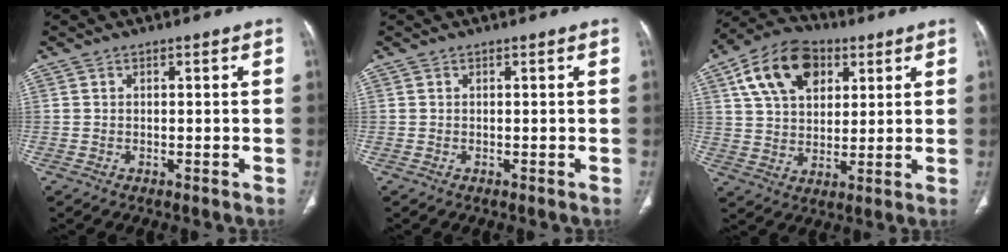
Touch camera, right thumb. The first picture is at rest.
{"total": 0.0}
{"total": 15.5, "force": [6.4, 10.1, 9.9], "torque": [-0.154, -0.001, 0.110]}